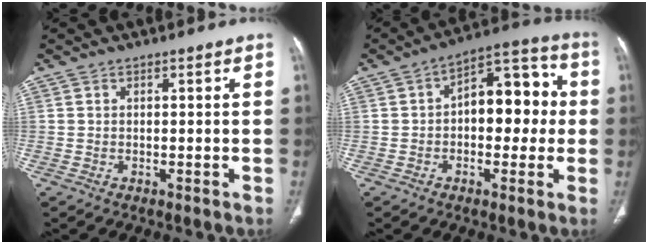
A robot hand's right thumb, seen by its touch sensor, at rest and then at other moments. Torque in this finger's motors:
{"motor_torque": [-0.31, 0.75, 0.06, 0.04, 0.21]}